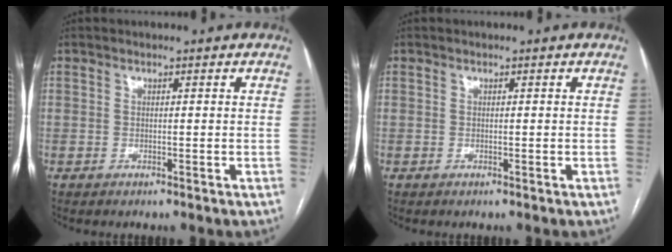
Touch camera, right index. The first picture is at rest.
{"total": 0.0}